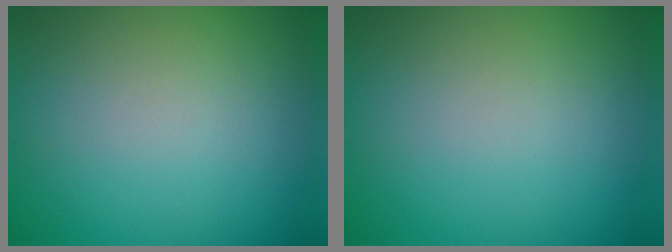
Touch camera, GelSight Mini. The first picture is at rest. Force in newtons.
{"total": 0.0}